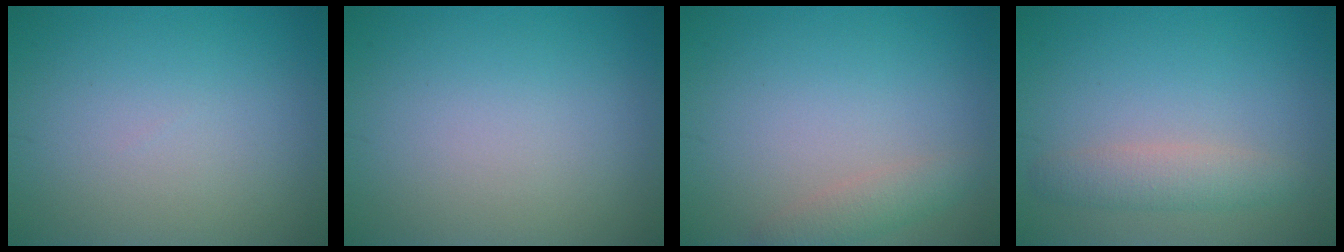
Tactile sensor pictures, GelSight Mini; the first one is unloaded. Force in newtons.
{"total": 0.0}
{"total": 1.9, "press": 1.9, "slide": 0.1}
{"total": 2.5, "press": 2.5, "slide": 0.1}